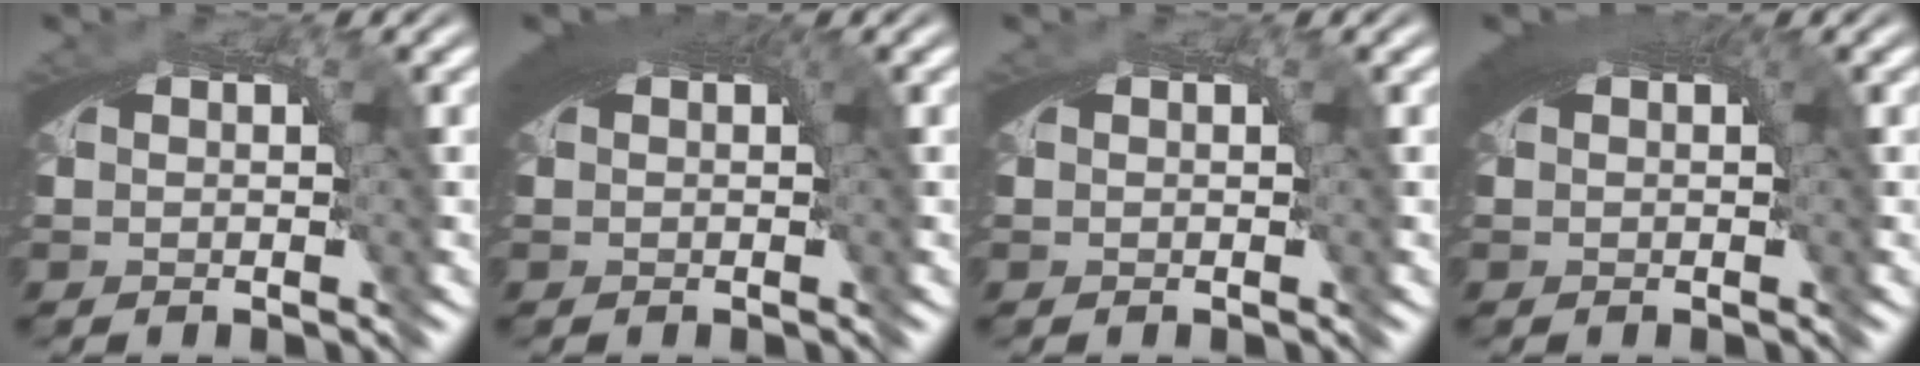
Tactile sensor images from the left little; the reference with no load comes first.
{"total": 4.0, "force": [1.5, 1.2, 3.6], "torque": [-0.044, 0.015, 0.017]}
{"total": 0.0}
{"total": 3.5, "force": [1.3, 1.0, 3.1], "torque": [-0.037, 0.011, 0.017]}